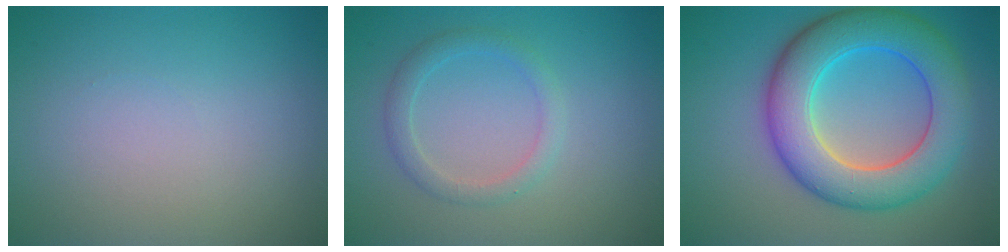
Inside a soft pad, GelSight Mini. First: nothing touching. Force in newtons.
{"total": 2.0, "press": 2.0, "slide": 0.1}
{"total": 9.1, "press": 9.1, "slide": 0.2}